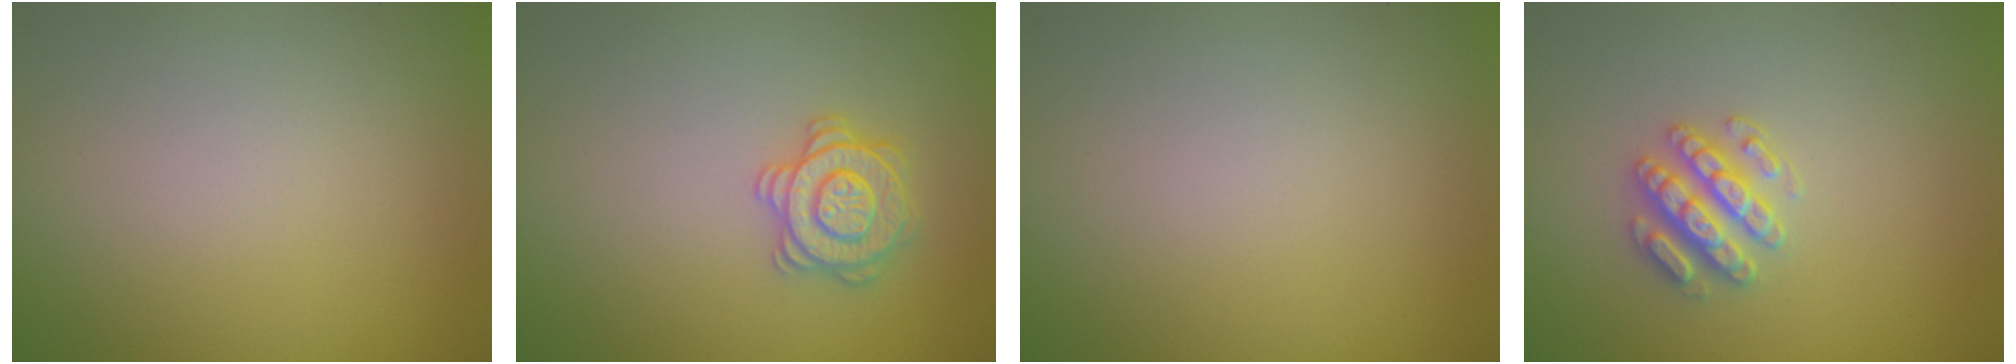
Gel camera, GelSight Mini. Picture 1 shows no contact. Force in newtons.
{"total": 2.9, "press": 2.9, "slide": 0.1}
{"total": 0.0}
{"total": 2.9, "press": 2.8, "slide": 0.6}